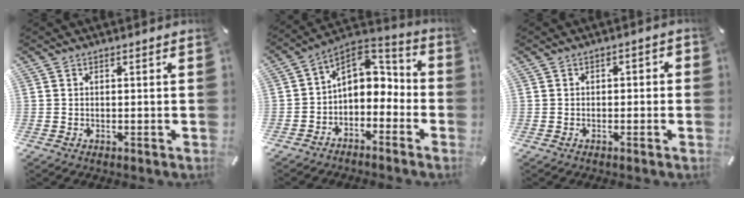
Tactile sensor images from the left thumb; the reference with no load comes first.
{"total": 9.5, "force": [0.5, 7.6, 5.6], "torque": [-0.073, 0.000, 0.011]}
{"total": 1.7, "force": [-1.2, 0.9, 0.8], "torque": [-0.015, 0.009, -0.026]}